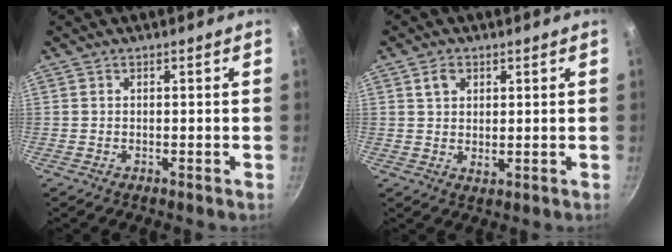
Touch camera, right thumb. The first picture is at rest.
{"total": 3.8, "force": [1.7, 2.6, 2.2], "torque": [-0.029, -0.009, 0.029]}